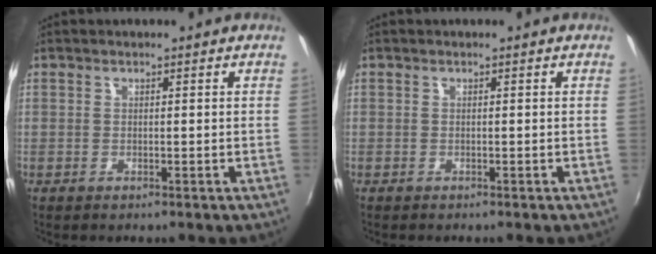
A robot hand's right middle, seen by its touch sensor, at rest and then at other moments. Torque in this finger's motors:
{"motor_torque": [-0.14, -0.24, -0.17, -0.01]}